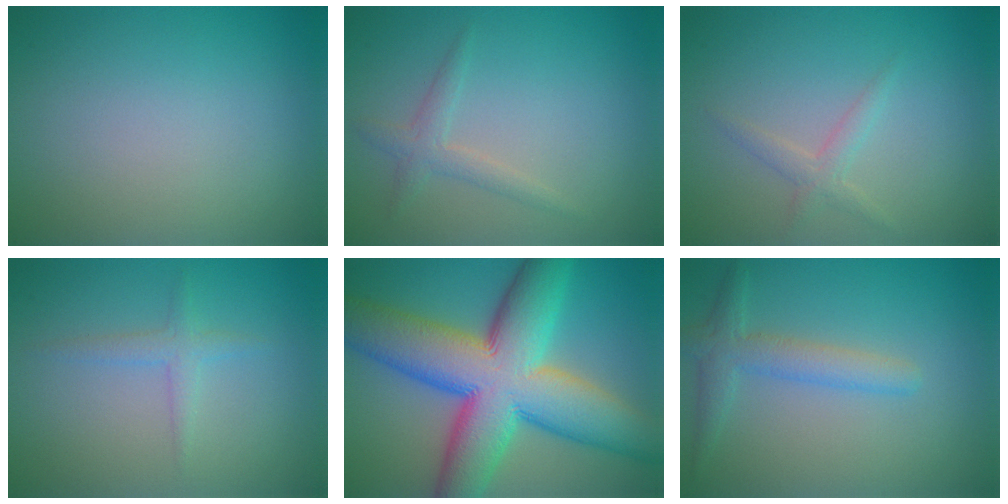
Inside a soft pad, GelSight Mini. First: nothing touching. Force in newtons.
{"total": 1.7, "press": 1.7, "slide": 0.1}
{"total": 1.5, "press": 1.5, "slide": 0.1}
{"total": 1.5, "press": 1.5, "slide": 0.1}
{"total": 15.3, "press": 15.3, "slide": 0.4}
{"total": 2.8, "press": 2.8, "slide": 0.1}